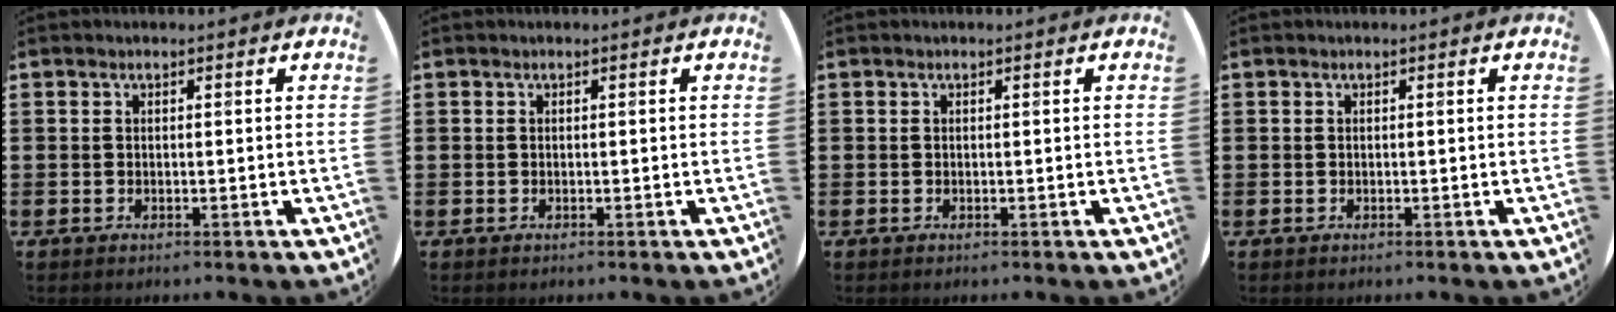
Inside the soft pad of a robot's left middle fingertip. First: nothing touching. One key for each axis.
{"total": 0.0}
{"total": 0.0}
{"total": 0.0}